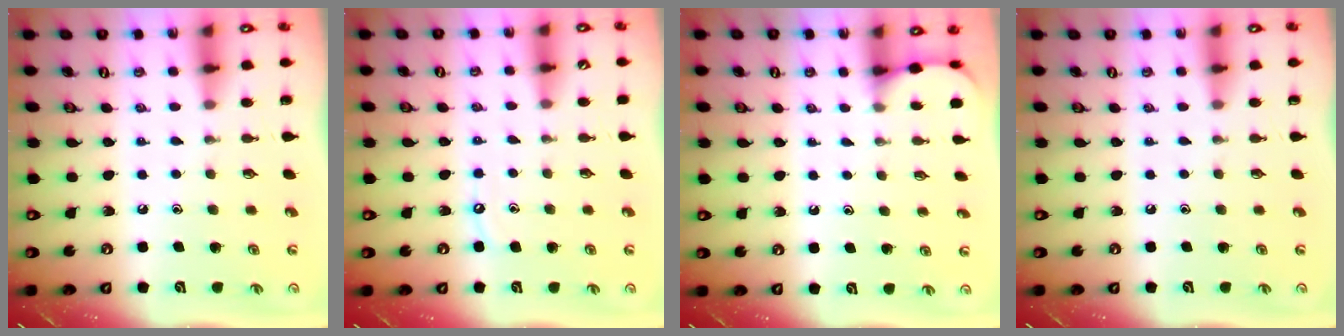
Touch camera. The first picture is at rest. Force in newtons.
{"total": 5.2, "press": 5.1, "slide": 0.6}
{"total": 2.4, "press": 2.4, "slide": 0.2}
{"total": 0.0}